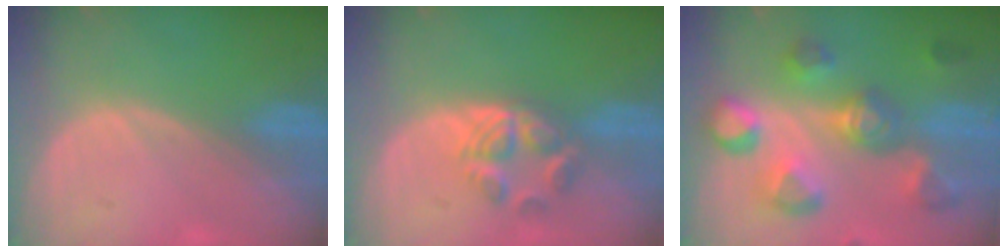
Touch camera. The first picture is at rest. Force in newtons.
{"total": 5.9, "press": 5.0, "slide": 3.1}
{"total": 10.0, "press": 9.8, "slide": 2.1}